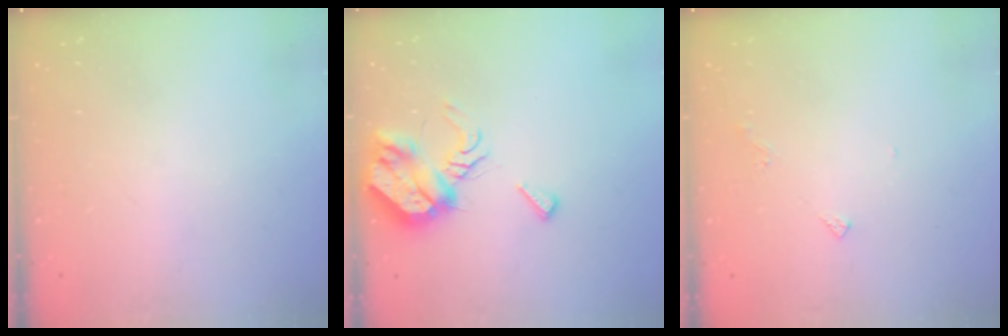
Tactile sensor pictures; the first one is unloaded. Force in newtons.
{"total": 10.0, "press": 9.9, "slide": 0.8}
{"total": 3.8, "press": 3.7, "slide": 0.8}